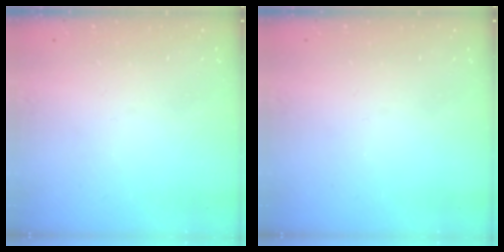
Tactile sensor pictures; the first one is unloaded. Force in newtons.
{"total": 0.0}